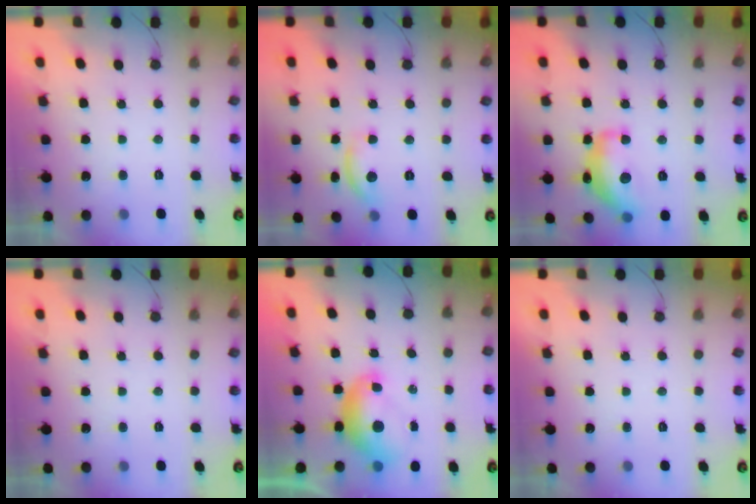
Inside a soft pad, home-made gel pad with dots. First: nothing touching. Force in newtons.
{"total": 7.4, "press": 7.4, "slide": 0.5}
{"total": 15.2, "press": 15.1, "slide": 1.0}
{"total": 0.0}
{"total": 8.5, "press": 8.4, "slide": 1.0}
{"total": 0.0}